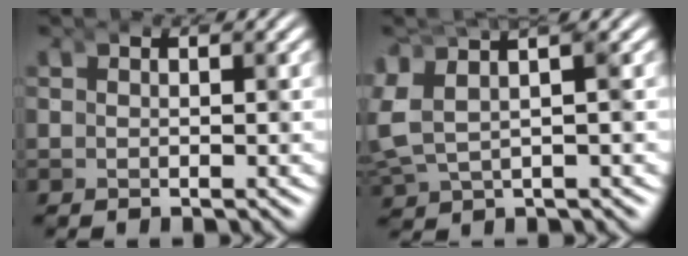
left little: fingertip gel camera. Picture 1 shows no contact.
{"total": 6.9, "force": [-0.2, 5.3, 4.4], "torque": [-0.113, -0.002, -0.007]}